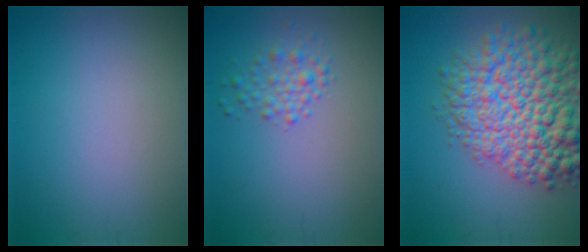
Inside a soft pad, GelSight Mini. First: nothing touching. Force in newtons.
{"total": 1.9, "press": 1.9, "slide": 0.1}
{"total": 10.8, "press": 10.8, "slide": 0.4}